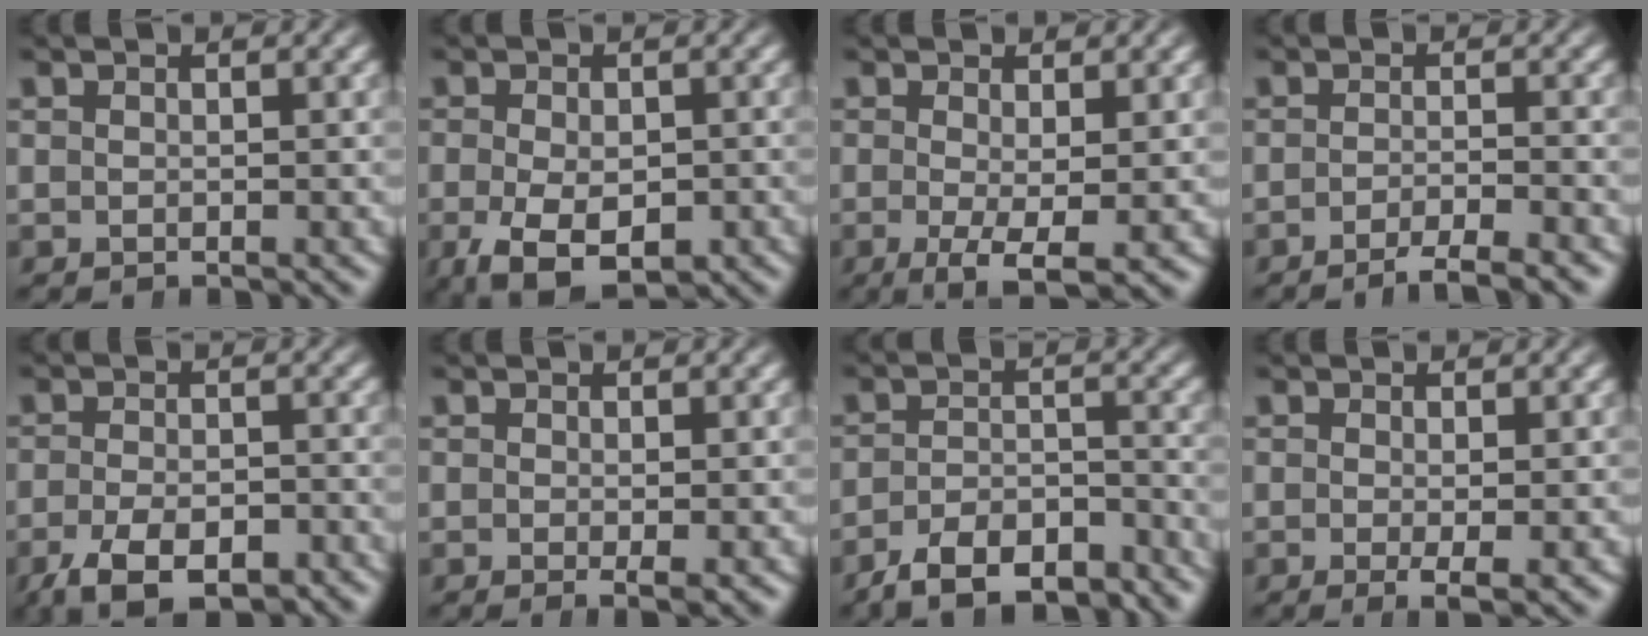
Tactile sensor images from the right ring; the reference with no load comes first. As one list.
[{"total": 8.5, "force": [-4.6, 5.0, 5.2], "torque": [-0.120, -0.063, -0.040]}, {"total": 5.0, "force": [-2.7, 1.5, 4.0], "torque": [-0.080, -0.044, -0.024]}, {"total": 3.8, "force": [-3.3, 0.6, 1.9], "torque": [-0.024, -0.007, -0.055]}, {"total": 6.6, "force": [-4.2, 3.1, 4.0], "torque": [-0.068, -0.027, -0.055]}, {"total": 1.5, "force": [-0.4, 0.2, 1.5], "torque": [-0.020, -0.010, -0.002]}, {"total": 7.2, "force": [-6.2, 2.8, 2.6], "torque": [-0.034, -0.021, -0.096]}, {"total": 2.4, "force": [-0.9, 0.5, 2.1], "torque": [-0.032, -0.015, -0.009]}]